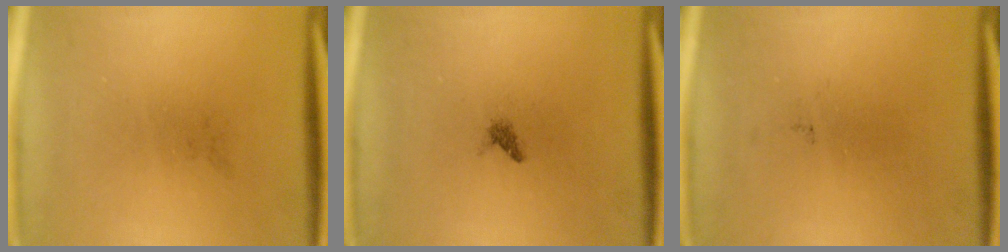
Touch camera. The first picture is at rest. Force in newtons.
{"total": 0.7}
{"total": 0.0}